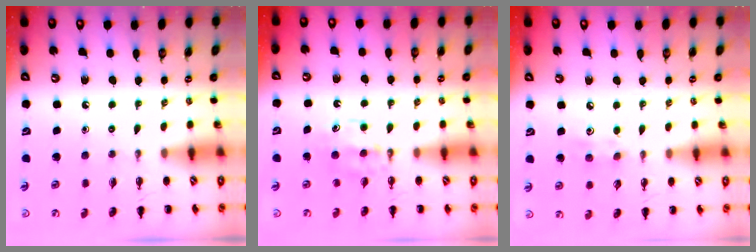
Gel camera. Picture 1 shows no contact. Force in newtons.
{"total": 5.2, "press": 4.9, "slide": 1.5}
{"total": 5.8, "press": 5.5, "slide": 1.6}